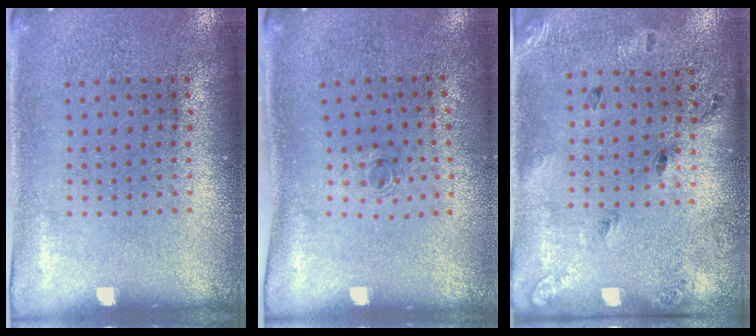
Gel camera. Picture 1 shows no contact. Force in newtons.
{"total": 0.6, "press": 0.2, "slide": 0.6}
{"total": 1.7, "press": 1.0, "slide": 1.4}